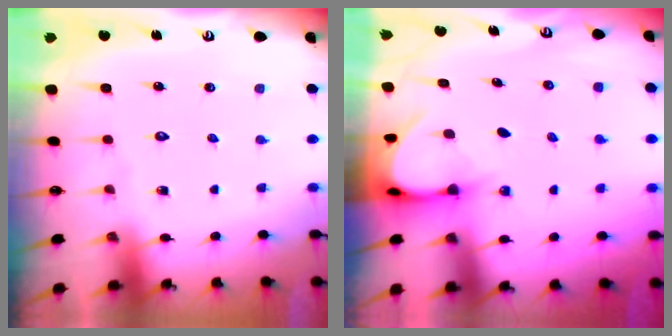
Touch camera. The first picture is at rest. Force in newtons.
{"total": 3.8, "press": 3.8, "slide": 0.3}